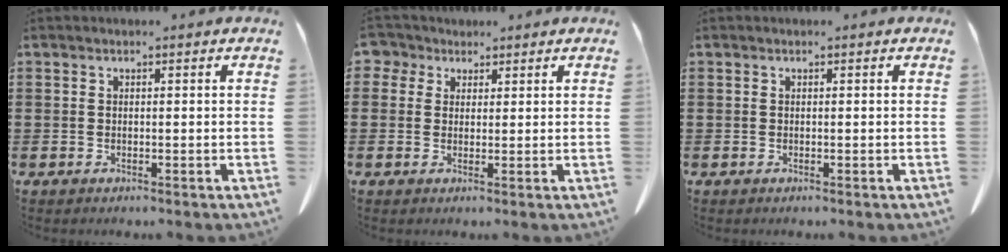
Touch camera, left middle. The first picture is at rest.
{"total": 3.2, "force": [1.8, 2.5, 0.7], "torque": [-0.022, 0.009, 0.031]}
{"total": 0.0}